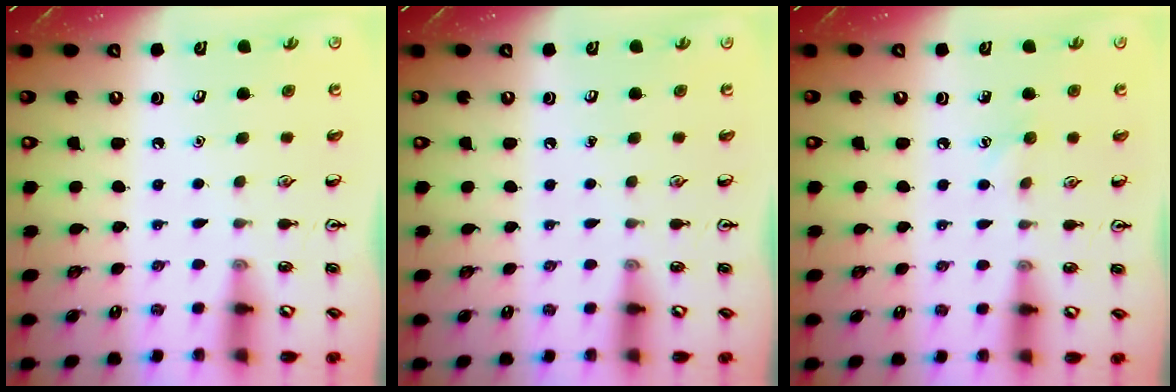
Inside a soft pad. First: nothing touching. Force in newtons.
{"total": 0.0}
{"total": 4.4, "press": 4.2, "slide": 1.3}